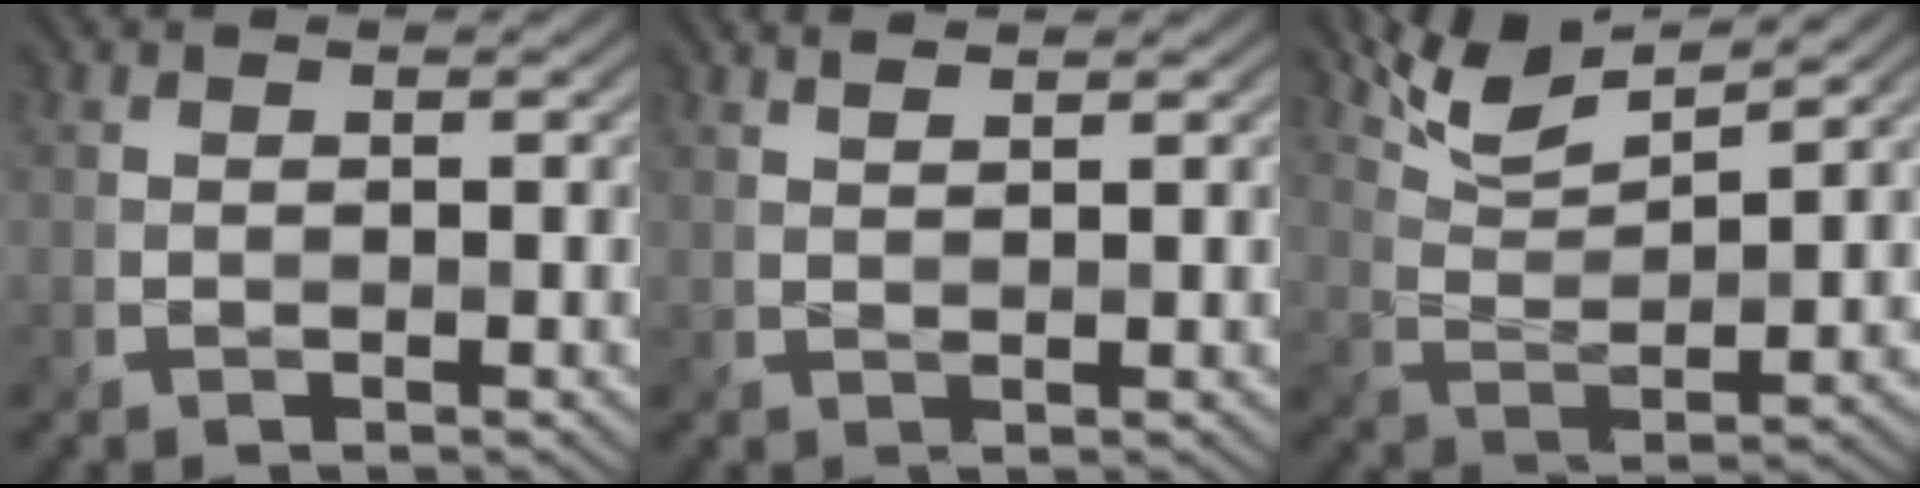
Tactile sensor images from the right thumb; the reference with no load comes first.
{"total": 1.4, "force": [1.2, 0.1, 0.7], "torque": [-0.016, 0.003, 0.022]}
{"total": 7.6, "force": [6.0, 1.6, 4.4], "torque": [-0.105, 0.010, 0.122]}